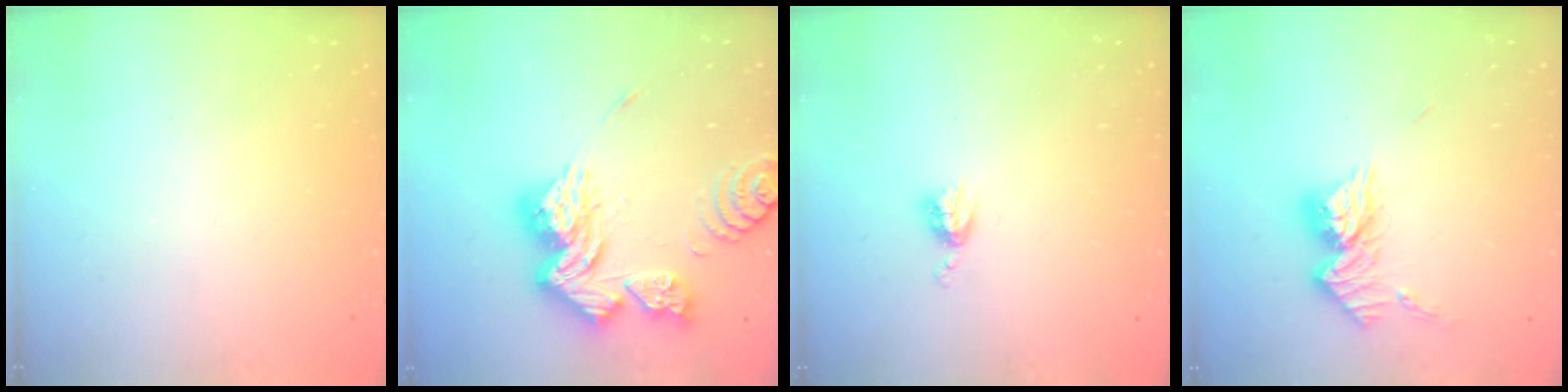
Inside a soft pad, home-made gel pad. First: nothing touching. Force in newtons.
{"total": 18.9, "press": 18.7, "slide": 2.2}
{"total": 4.1, "press": 4.1, "slide": 0.6}
{"total": 11.1, "press": 11.1, "slide": 0.9}